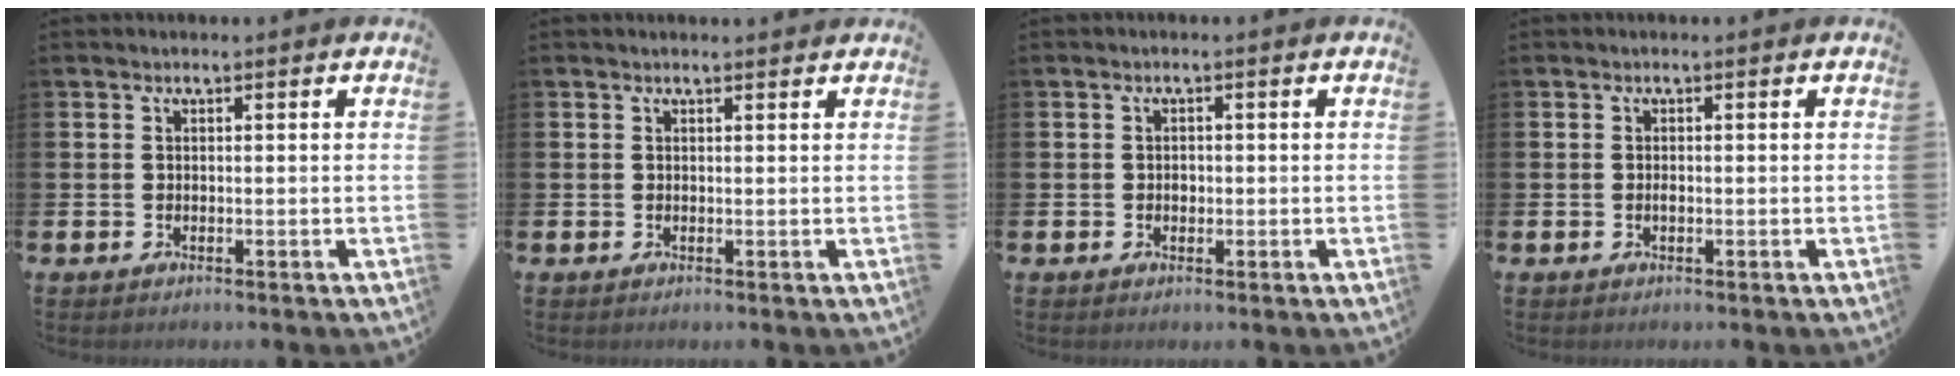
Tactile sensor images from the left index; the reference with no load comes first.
{"total": 0.6, "force": [0.6, 0.0, 0.2], "torque": [0.008, -0.005, 0.008]}
{"total": 0.9, "force": [0.0, 0.8, 0.4], "torque": [0.001, 0.001, -0.004]}
{"total": 0.6, "force": [-0.1, 0.2, 0.5], "torque": [-0.009, -0.001, -0.002]}